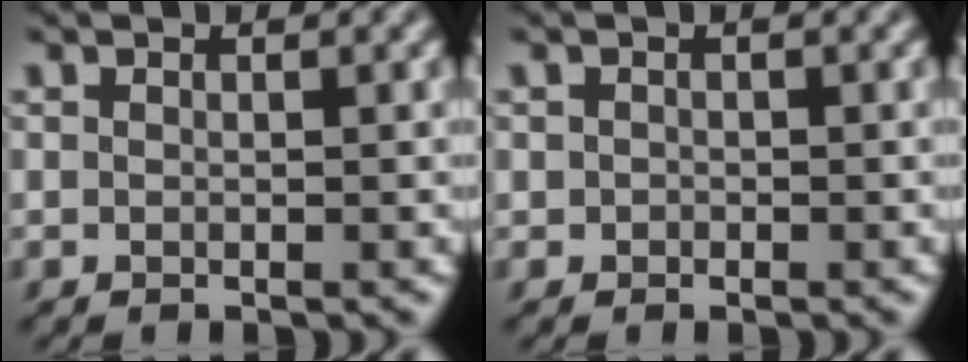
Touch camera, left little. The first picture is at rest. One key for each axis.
{"total": 0.7, "fx": -0.2, "fy": 0.6, "fz": 0.1, "tx": 0.004, "ty": -0.001, "tz": -0.010}